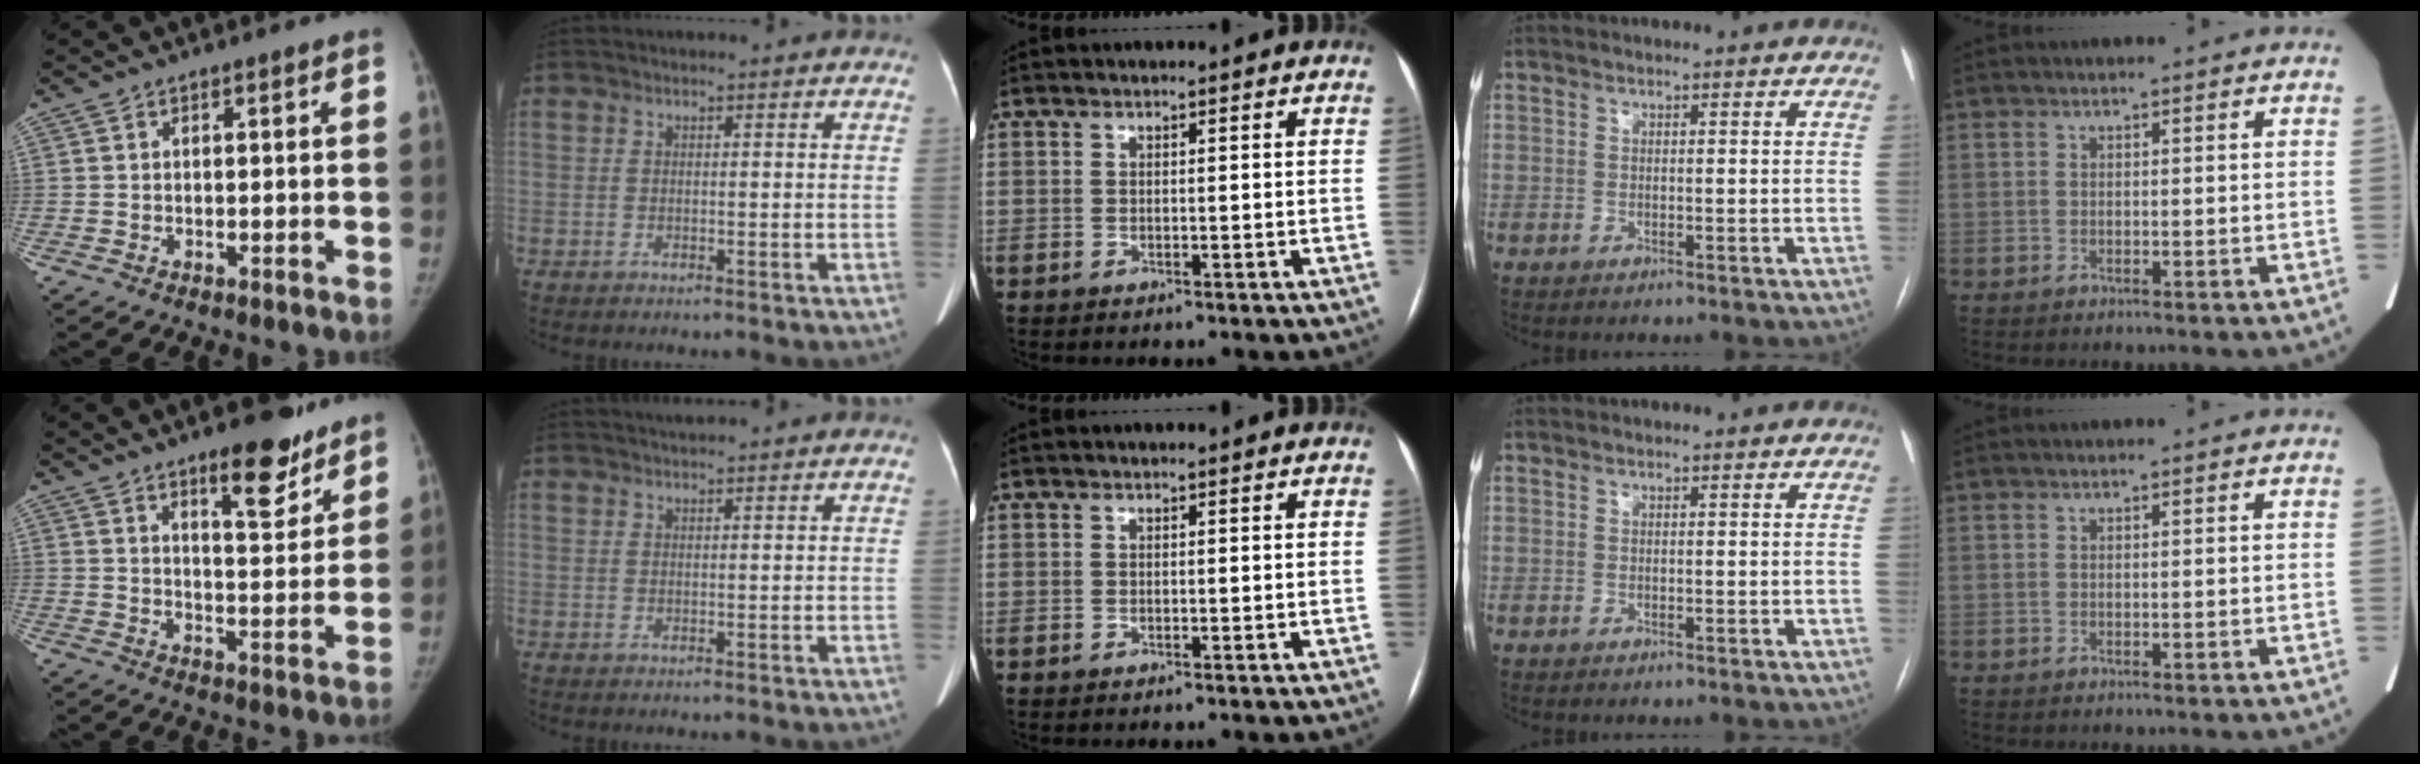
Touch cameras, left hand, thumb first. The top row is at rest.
{"thumb": {"total": 10.7, "force": [7.5, 3.5, 6.7], "torque": [-0.068, -0.053, 0.113]}, "index": {"total": 0.9, "force": [0.8, -0.3, 0.4], "torque": [-0.009, 0.007, 0.022]}}